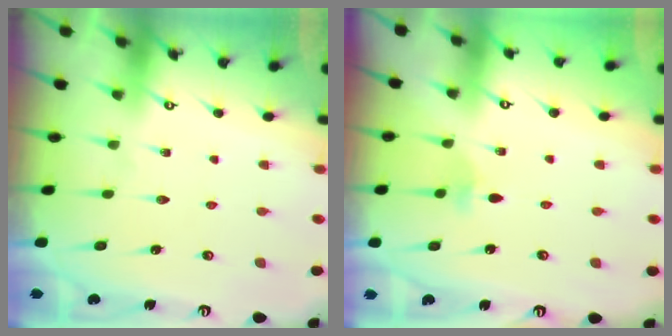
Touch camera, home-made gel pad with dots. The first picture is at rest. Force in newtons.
{"total": 4.0, "press": 4.0, "slide": 0.6}